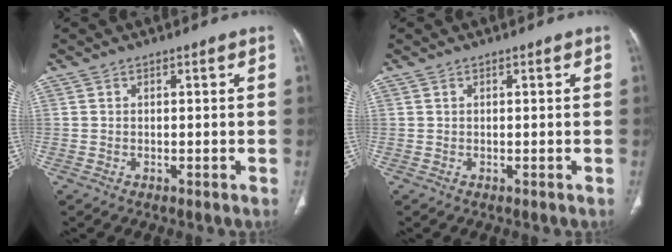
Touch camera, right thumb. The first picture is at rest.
{"total": 0.0}